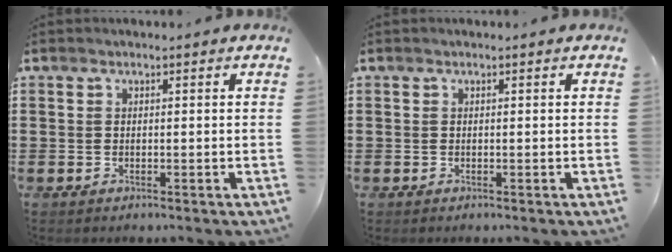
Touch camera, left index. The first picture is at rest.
{"total": 0.0}